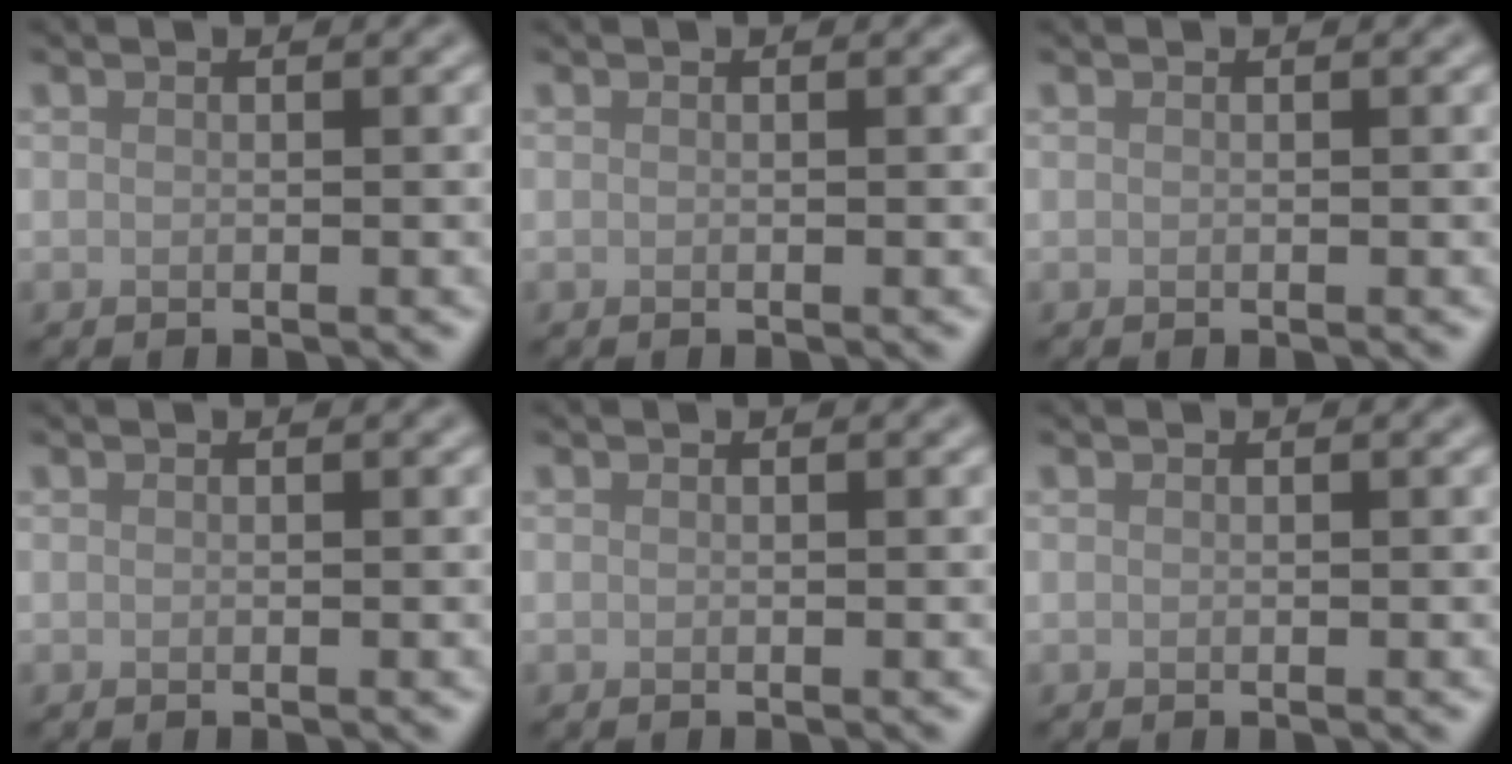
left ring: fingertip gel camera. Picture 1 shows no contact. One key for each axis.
{"total": 0.0}
{"total": 0.0}
{"total": 0.0}
{"total": 0.0}
{"total": 0.0}